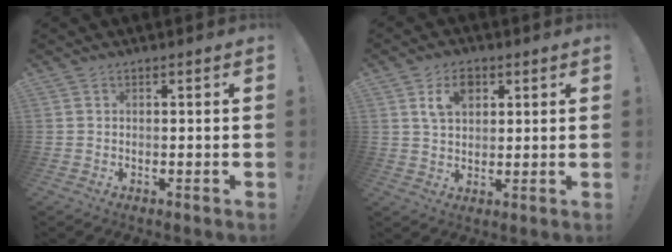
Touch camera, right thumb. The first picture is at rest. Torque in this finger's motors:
{"motor_torque": [0.08, 1.45, 0.46, 0.64, 0.00]}